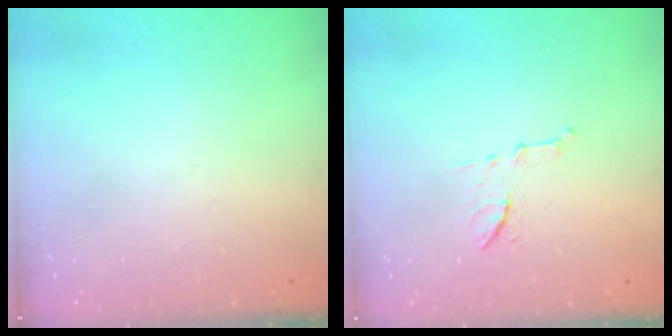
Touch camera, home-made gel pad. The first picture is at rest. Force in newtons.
{"total": 7.2, "press": 7.0, "slide": 1.5}